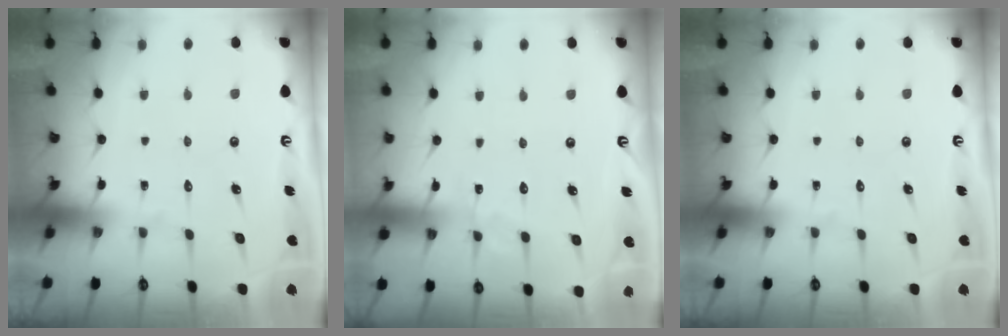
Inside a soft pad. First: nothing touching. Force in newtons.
{"total": 2.2, "press": 2.2, "slide": 0.3}
{"total": 0.0}